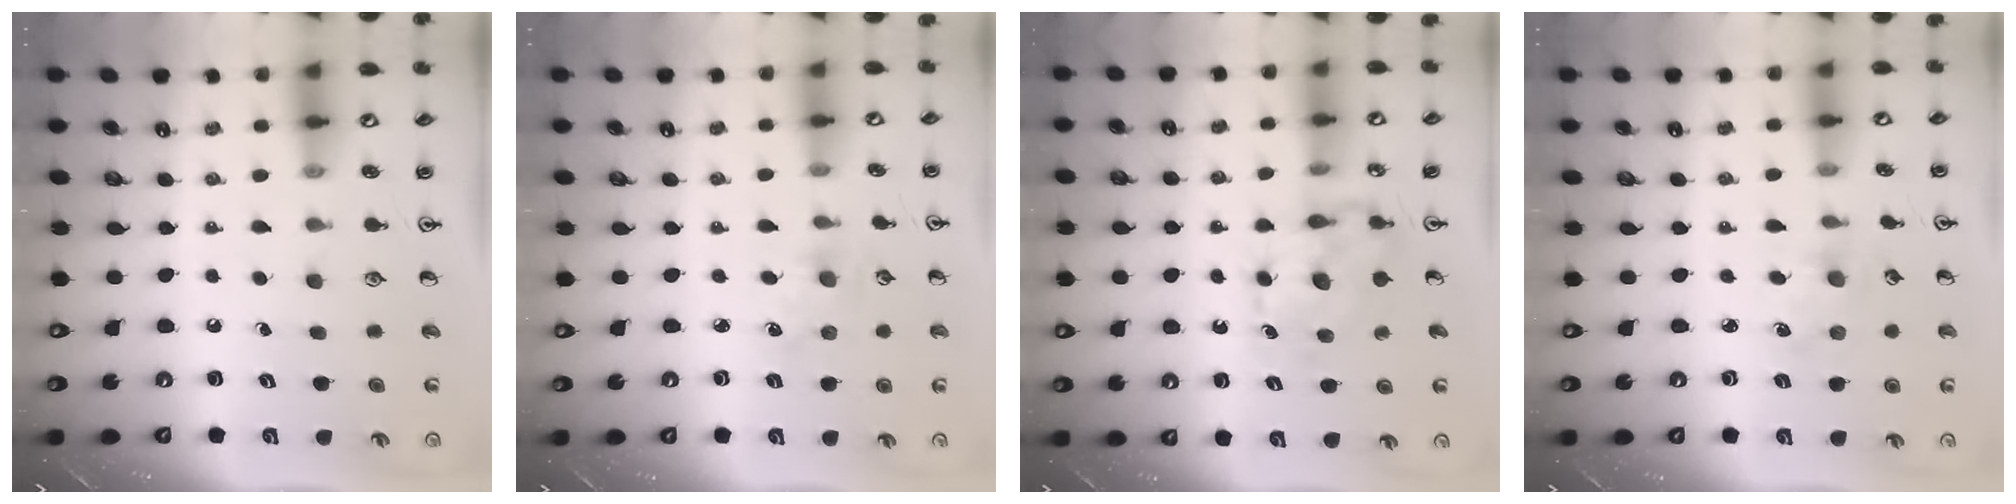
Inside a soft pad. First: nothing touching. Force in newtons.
{"total": 2.1, "press": 2.0, "slide": 0.4}
{"total": 7.6, "press": 7.6, "slide": 0.7}
{"total": 2.5, "press": 2.4, "slide": 0.4}